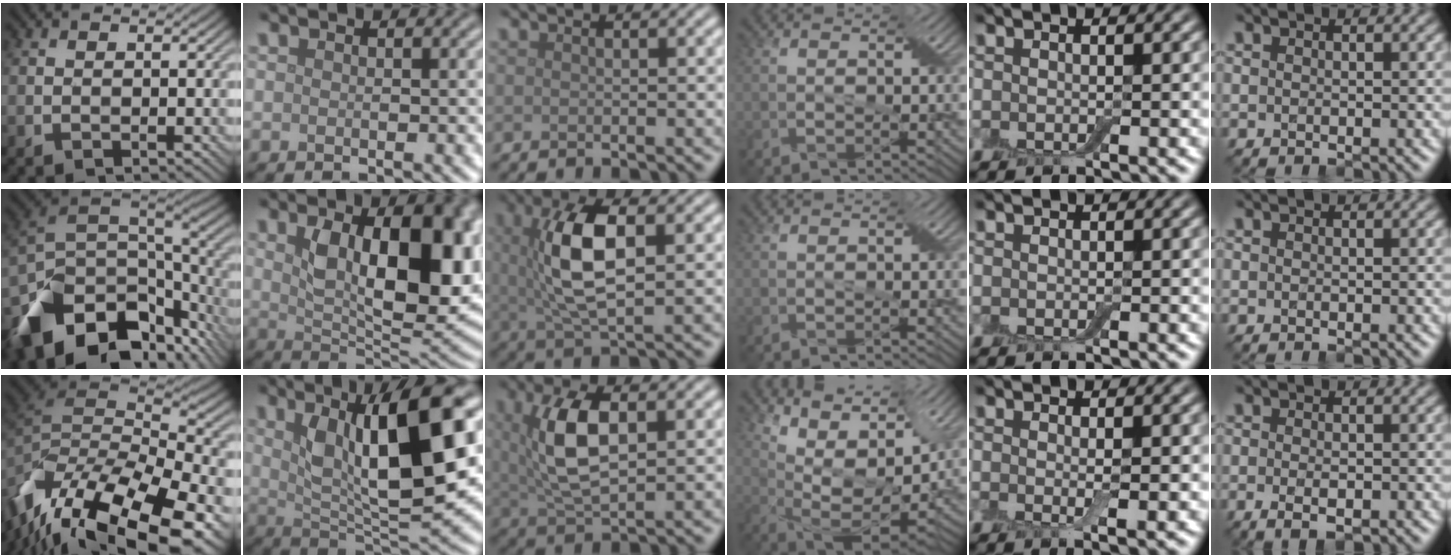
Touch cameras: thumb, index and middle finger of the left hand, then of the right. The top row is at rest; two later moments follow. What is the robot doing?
{"motion": "wrap", "object": "bandage"}